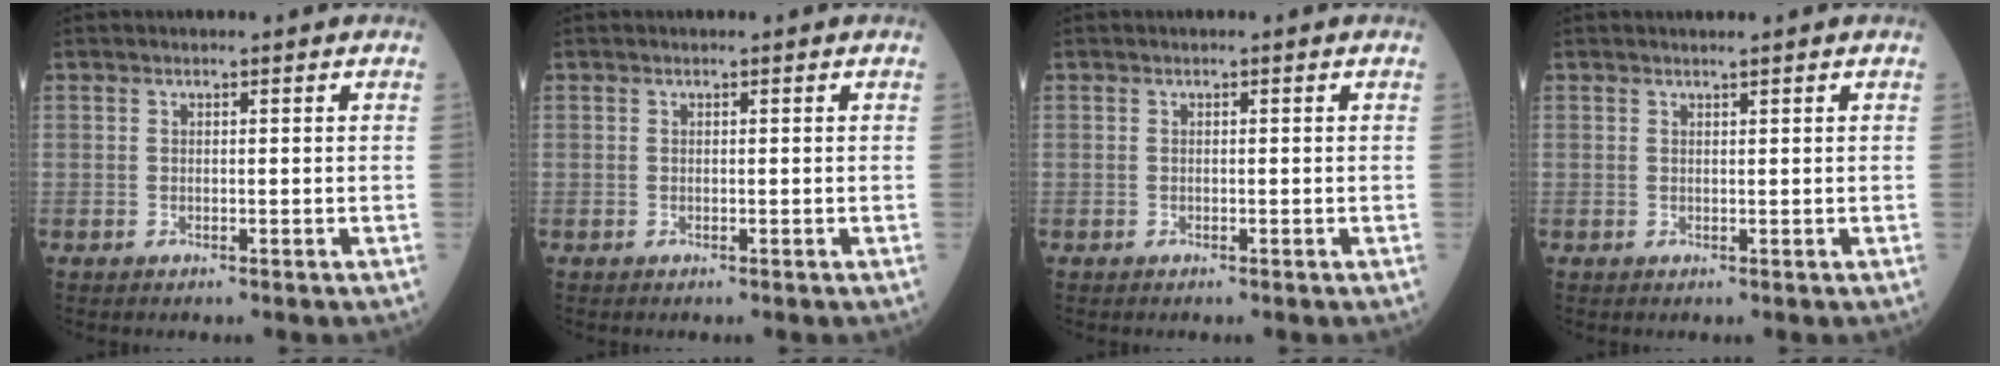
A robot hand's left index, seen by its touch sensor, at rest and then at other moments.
{"total": 0.0}
{"total": 0.0}
{"total": 0.7, "force": [0.6, -0.1, 0.2], "torque": [-0.009, -0.003, 0.014]}